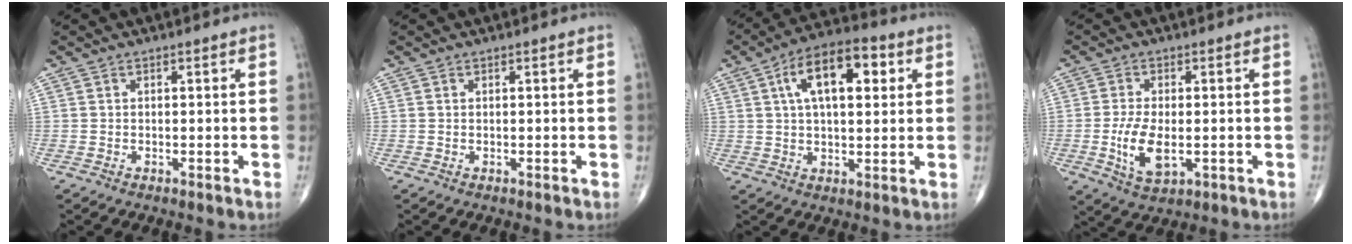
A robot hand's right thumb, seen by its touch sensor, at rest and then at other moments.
{"total": 0.0}
{"total": 13.8, "force": [4.2, 6.6, 11.3], "torque": [-0.170, 0.014, 0.063]}
{"total": 7.8, "force": [-1.3, 3.8, 6.6], "torque": [-0.130, -0.009, -0.018]}